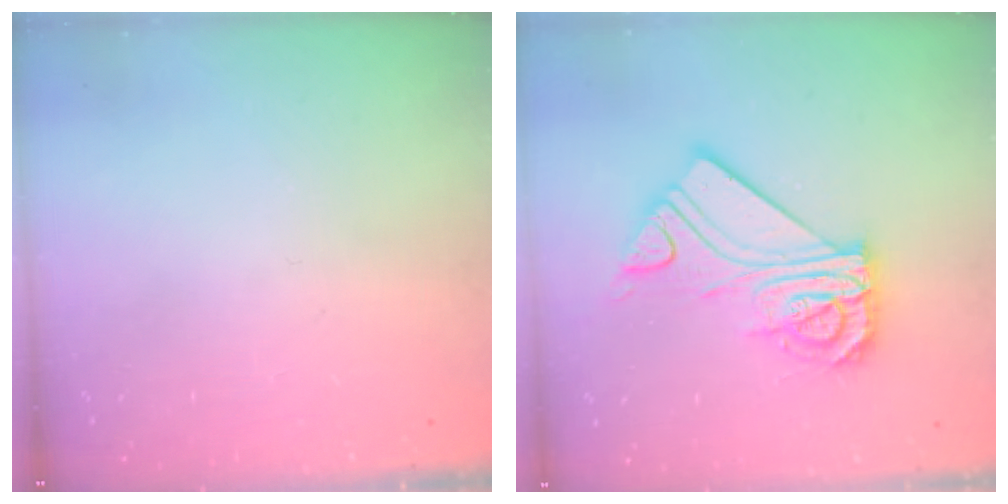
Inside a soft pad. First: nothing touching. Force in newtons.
{"total": 13.6, "press": 13.6, "slide": 0.7}